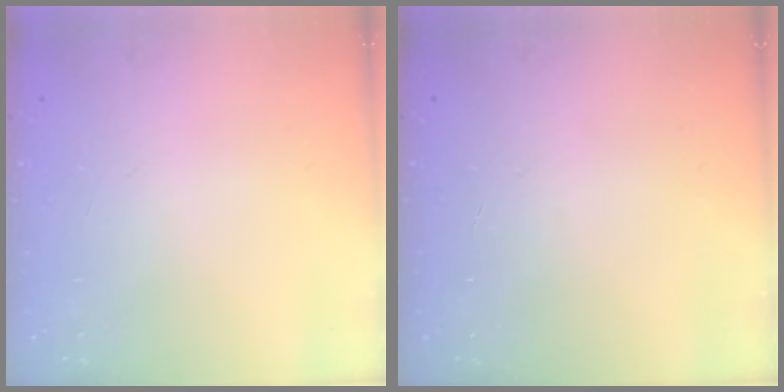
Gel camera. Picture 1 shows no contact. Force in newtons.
{"total": 0.0}